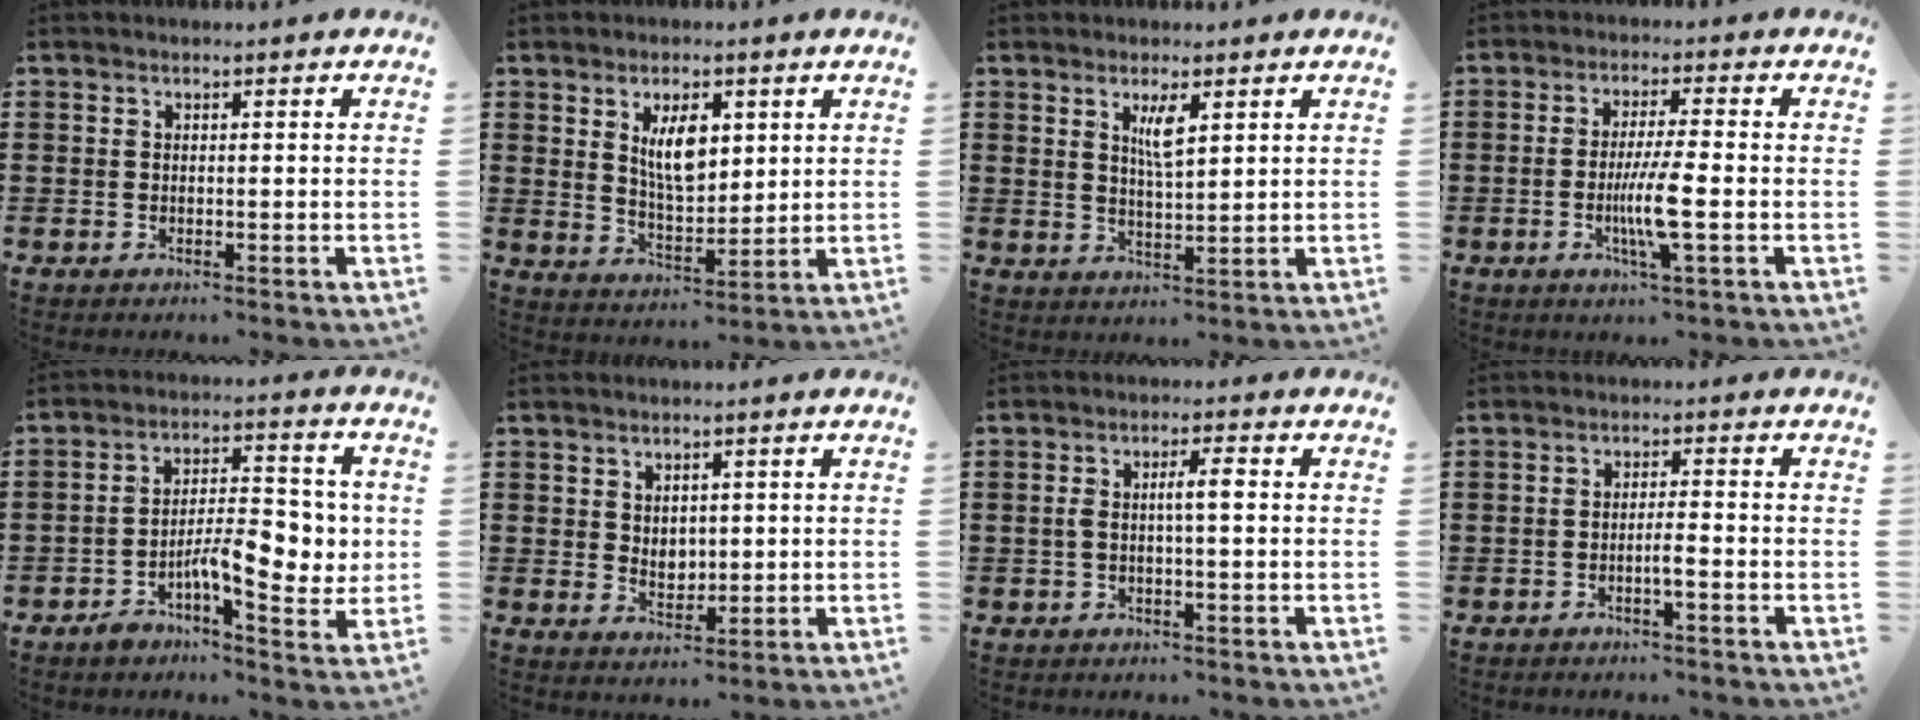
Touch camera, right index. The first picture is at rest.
{"total": 6.9, "force": [2.5, 3.1, 5.6], "torque": [-0.105, 0.003, 0.040]}
{"total": 3.8, "force": [1.8, 0.9, 3.2], "torque": [-0.060, 0.002, 0.028]}
{"total": 6.7, "force": [-1.6, 0.4, 6.4], "torque": [-0.129, -0.016, -0.034]}
{"total": 9.2, "force": [-2.1, 4.2, 8.0], "torque": [-0.109, 0.006, -0.037]}
{"total": 2.8, "force": [1.3, 2.1, 1.1], "torque": [-0.021, 0.006, 0.021]}
{"total": 3.5, "force": [-0.1, 0.7, 3.4], "torque": [-0.064, 0.005, -0.005]}
{"total": 2.2, "force": [-1.3, -0.1, 1.8], "torque": [-0.032, -0.003, -0.023]}